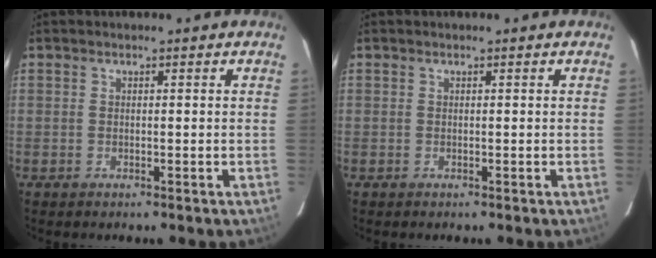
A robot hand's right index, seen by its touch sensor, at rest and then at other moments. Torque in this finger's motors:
{"motor_torque": [0.00, 0.00, 0.00, 0.00]}